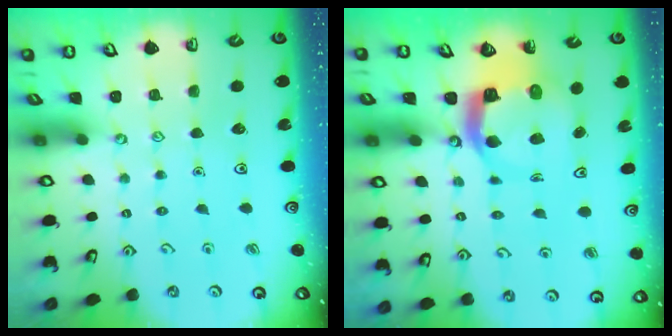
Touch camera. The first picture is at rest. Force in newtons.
{"total": 8.1, "press": 8.0, "slide": 0.9}